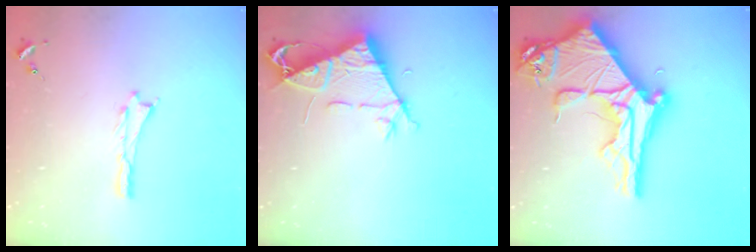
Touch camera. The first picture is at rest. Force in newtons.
{"total": 7.9, "press": 7.8, "slide": 0.9}
{"total": 13.5, "press": 13.4, "slide": 1.4}